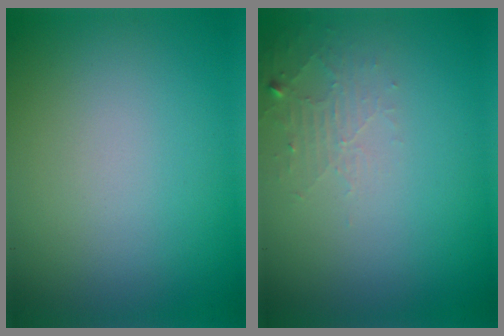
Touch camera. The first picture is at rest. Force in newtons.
{"total": 1.7, "press": 1.7, "slide": 0.3}